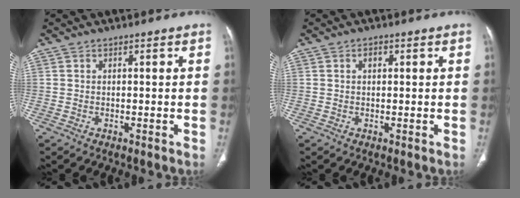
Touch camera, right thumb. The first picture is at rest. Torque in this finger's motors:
{"motor_torque": [-0.03, 0.24, 0.48, -0.36, -0.03]}